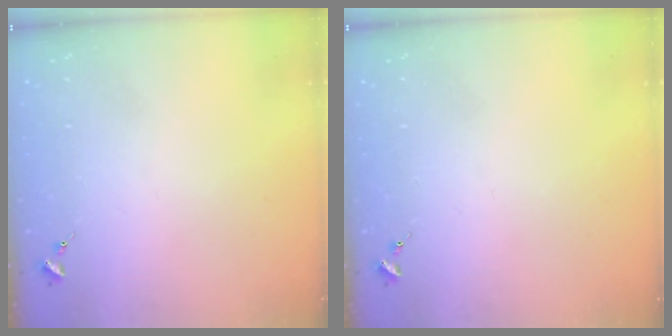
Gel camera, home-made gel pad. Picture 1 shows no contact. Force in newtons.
{"total": 0.0}